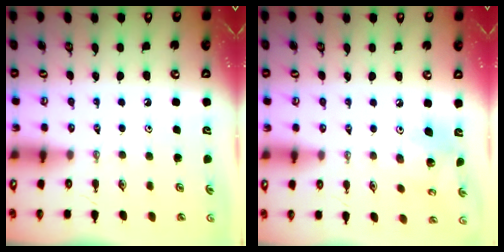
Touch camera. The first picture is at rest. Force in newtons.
{"total": 9.2, "press": 9.2, "slide": 0.6}